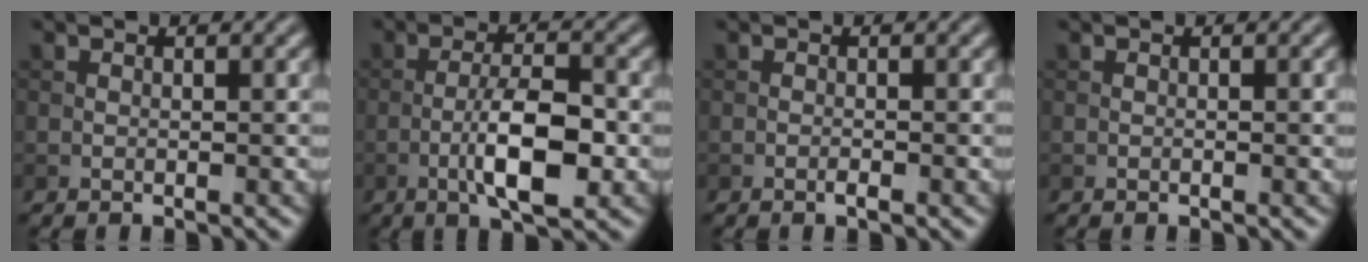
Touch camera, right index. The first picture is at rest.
{"total": 6.4, "force": [-2.0, 1.8, 5.8], "torque": [-0.103, 0.005, -0.037]}
{"total": 0.7, "force": [-0.4, 0.1, 0.5], "torque": [-0.009, 0.000, -0.007]}
{"total": 0.6, "force": [-0.1, 0.1, 0.6], "torque": [-0.007, -0.001, -0.001]}